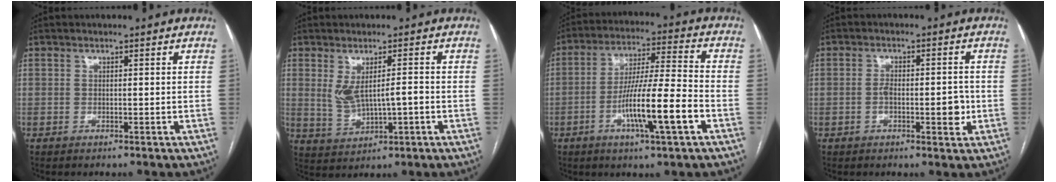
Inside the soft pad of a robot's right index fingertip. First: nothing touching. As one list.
[{"total": 5.5, "force": [0.0, 1.9, 5.2], "torque": [-0.101, 0.004, 0.016]}, {"total": 12.8, "force": [-4.7, 0.3, 12.0], "torque": [-0.213, -0.002, -0.083]}, {"total": 5.3, "force": [-1.2, 1.9, 4.8], "torque": [-0.072, 0.004, -0.017]}]